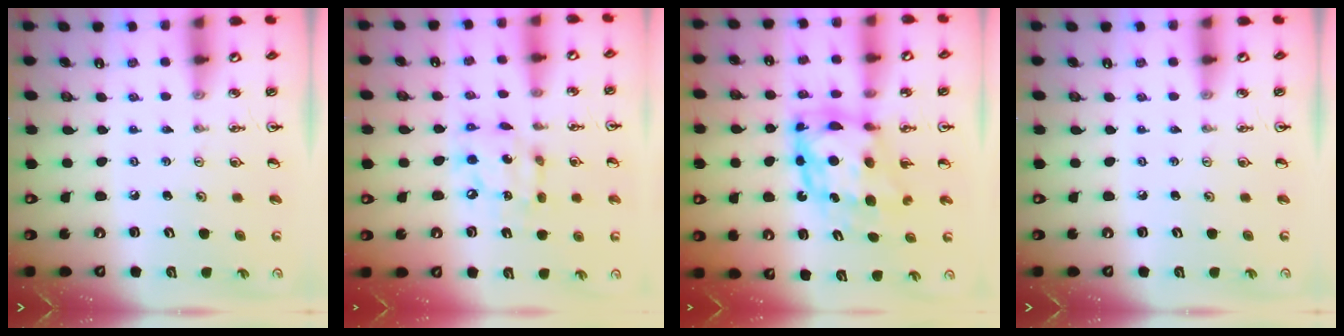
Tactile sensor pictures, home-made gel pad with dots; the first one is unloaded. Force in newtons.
{"total": 9.3, "press": 9.3, "slide": 0.8}
{"total": 10.4, "press": 10.4, "slide": 0.8}
{"total": 0.0}